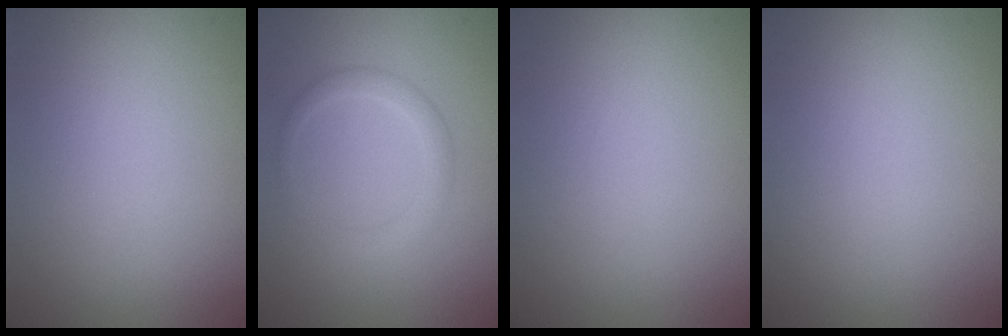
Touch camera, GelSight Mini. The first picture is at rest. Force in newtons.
{"total": 1.9, "press": 1.9, "slide": 0.1}
{"total": 0.0}
{"total": 0.0}